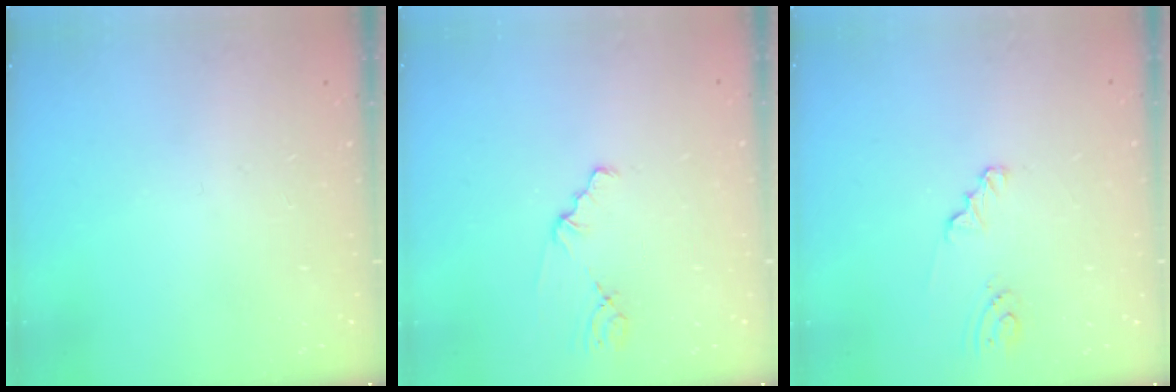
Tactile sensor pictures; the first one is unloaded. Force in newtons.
{"total": 1.3, "press": 1.3, "slide": 0.3}
{"total": 1.9, "press": 1.9, "slide": 0.3}